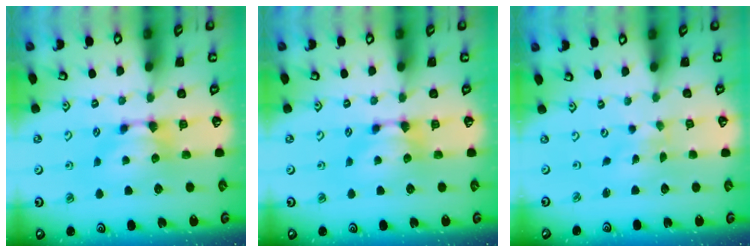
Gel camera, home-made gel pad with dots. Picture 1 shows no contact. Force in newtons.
{"total": 0.0}
{"total": 5.4, "press": 5.4, "slide": 0.7}